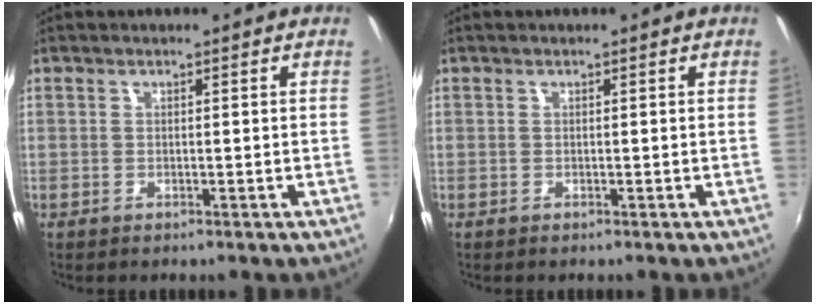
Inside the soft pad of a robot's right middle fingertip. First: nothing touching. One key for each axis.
{"total": 0.0}